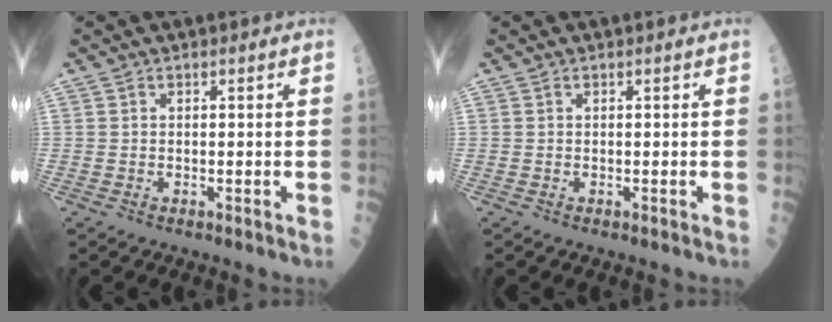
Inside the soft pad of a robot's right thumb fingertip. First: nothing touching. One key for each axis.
{"total": 0.0}